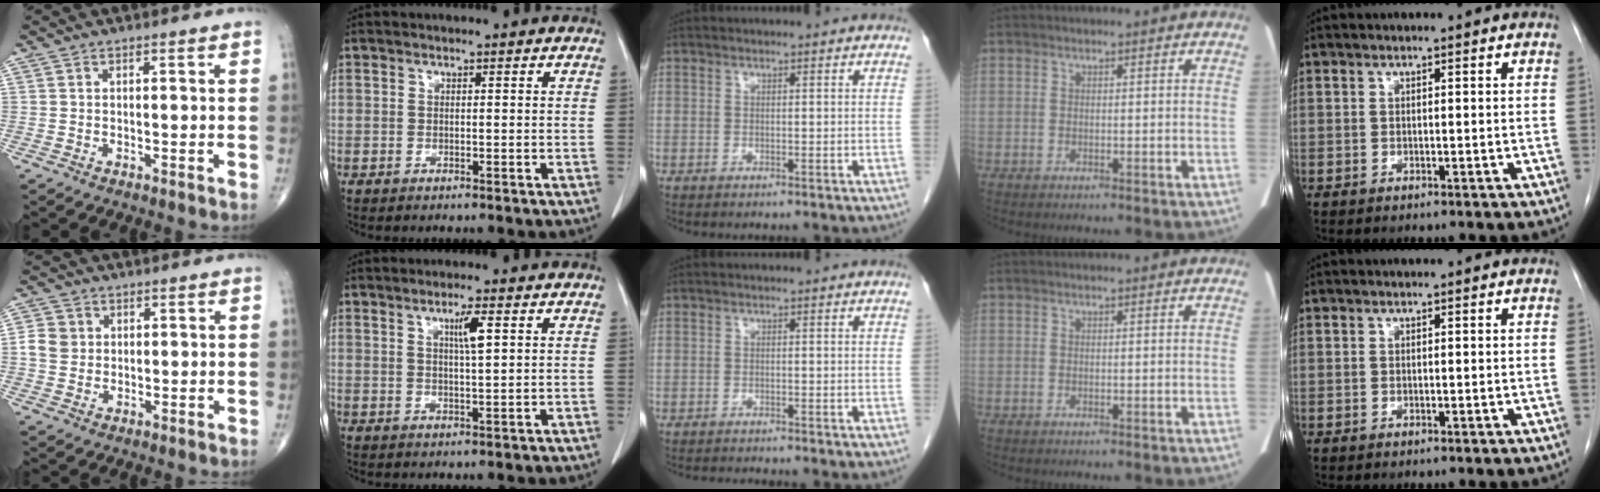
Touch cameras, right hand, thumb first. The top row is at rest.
{"thumb": {"total": 4.2, "force": [0.5, 3.8, 1.8], "torque": [-0.020, 0.003, 0.007]}, "index": {"total": 3.6, "force": [1.3, 0.0, 3.3], "torque": [-0.055, -0.002, 0.021]}, "middle": {"total": 2.2, "force": [-2.1, -0.4, 0.5], "torque": [-0.009, -0.009, -0.031]}}